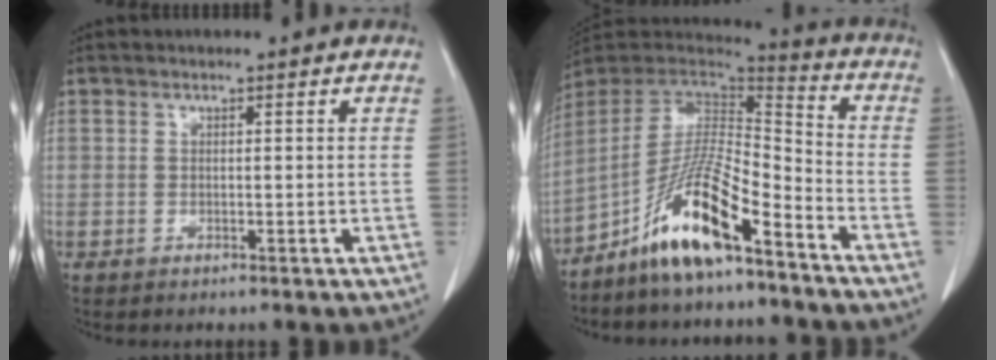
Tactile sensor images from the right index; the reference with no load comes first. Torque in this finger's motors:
{"motor_torque": [1.59, -0.55, 0.87, 0.21]}